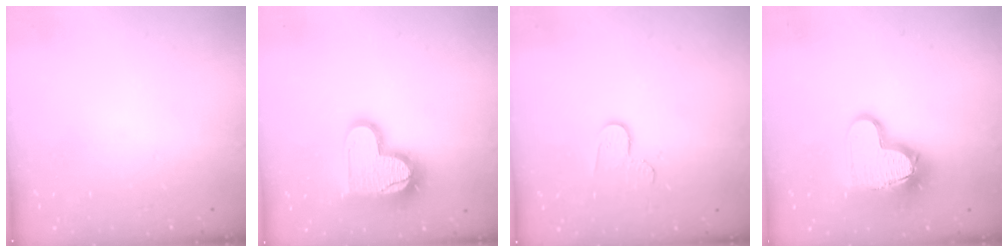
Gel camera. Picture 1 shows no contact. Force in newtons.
{"total": 17.0, "press": 16.9, "slide": 1.3}
{"total": 6.3, "press": 6.3, "slide": 0.5}
{"total": 14.7, "press": 14.6, "slide": 1.2}